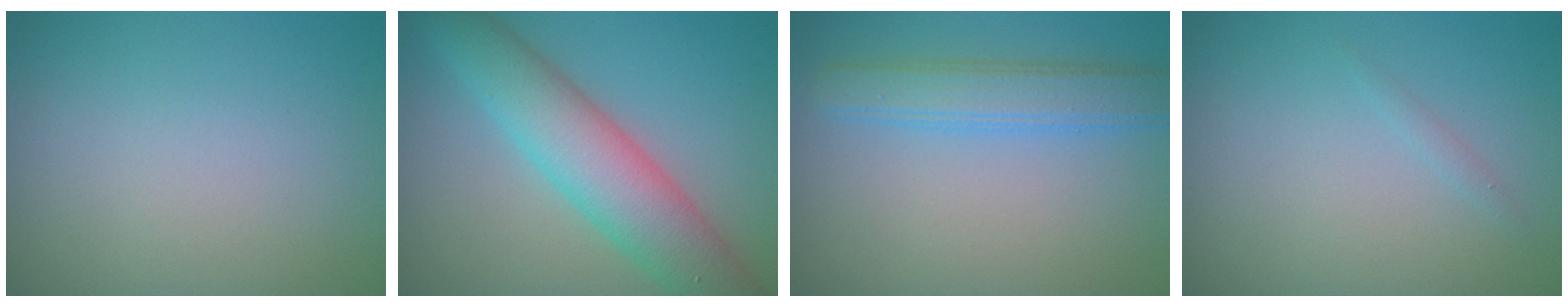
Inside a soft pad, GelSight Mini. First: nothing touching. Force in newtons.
{"total": 7.5, "press": 7.5, "slide": 0.1}
{"total": 3.9, "press": 3.9, "slide": 0.2}
{"total": 0.5, "press": 0.5, "slide": 0.0}